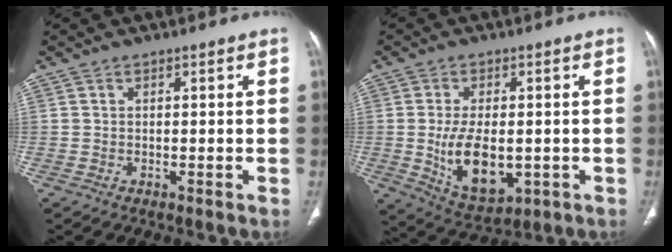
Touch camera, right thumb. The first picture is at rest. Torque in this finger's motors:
{"motor_torque": [-0.72, 1.62, 0.71, 0.64, 0.32]}